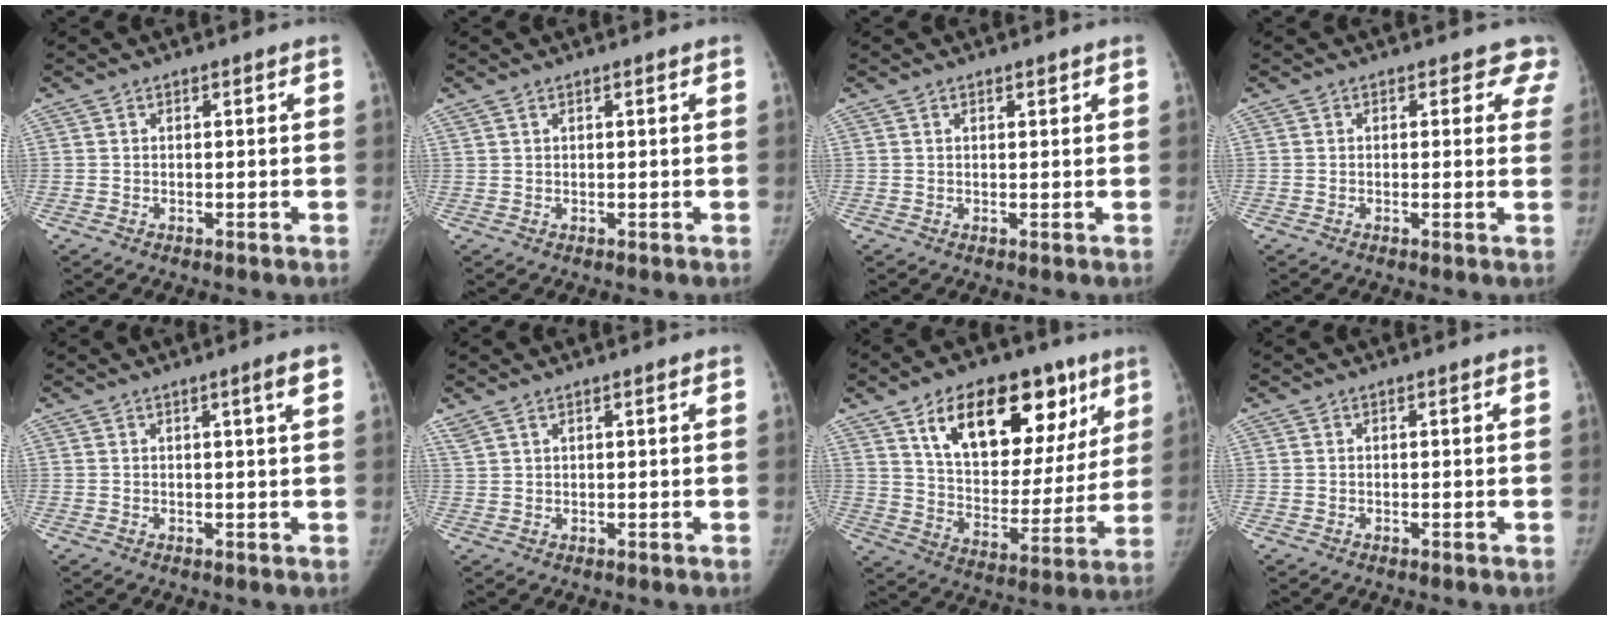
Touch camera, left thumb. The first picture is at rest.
{"total": 0.9, "force": [0.7, 0.3, 0.5], "torque": [-0.012, 0.004, 0.016]}
{"total": 0.8, "force": [0.6, 0.4, 0.3], "torque": [0.004, -0.008, 0.008]}
{"total": 4.2, "force": [3.4, 2.4, 0.7], "torque": [0.034, -0.012, 0.013]}
{"total": 2.8, "force": [1.2, -0.3, 2.5], "torque": [-0.040, -0.004, 0.019]}
{"total": 2.4, "force": [1.9, 0.7, 1.3], "torque": [-0.035, 0.011, 0.045]}
{"total": 24.7, "force": [12.4, 13.7, 16.4], "torque": [-0.192, -0.023, 0.201]}
{"total": 0.0}